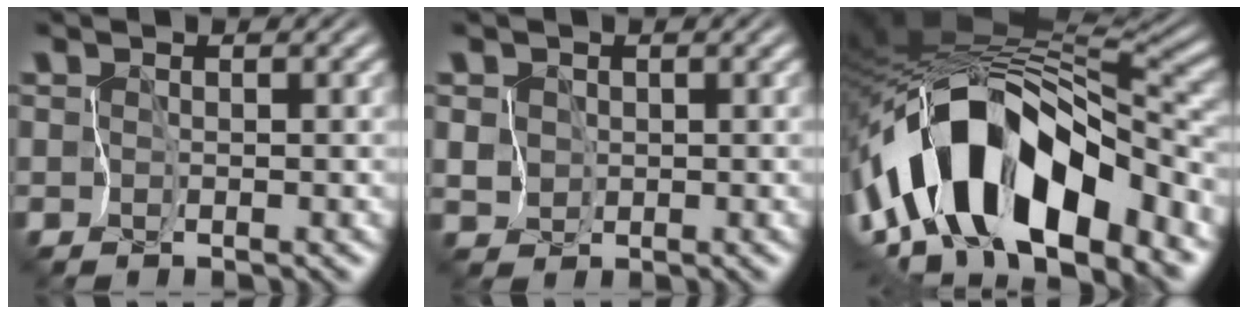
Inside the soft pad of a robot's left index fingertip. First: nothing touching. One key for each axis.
{"total": 3.1, "fx": 0.9, "fy": 2.8, "fz": 1.0, "tx": -0.046, "ty": 0.019, "tz": 0.017}
{"total": 13.8, "fx": -4.2, "fy": 6.0, "fz": 11.7, "tx": -0.192, "ty": 0.023, "tz": -0.069}